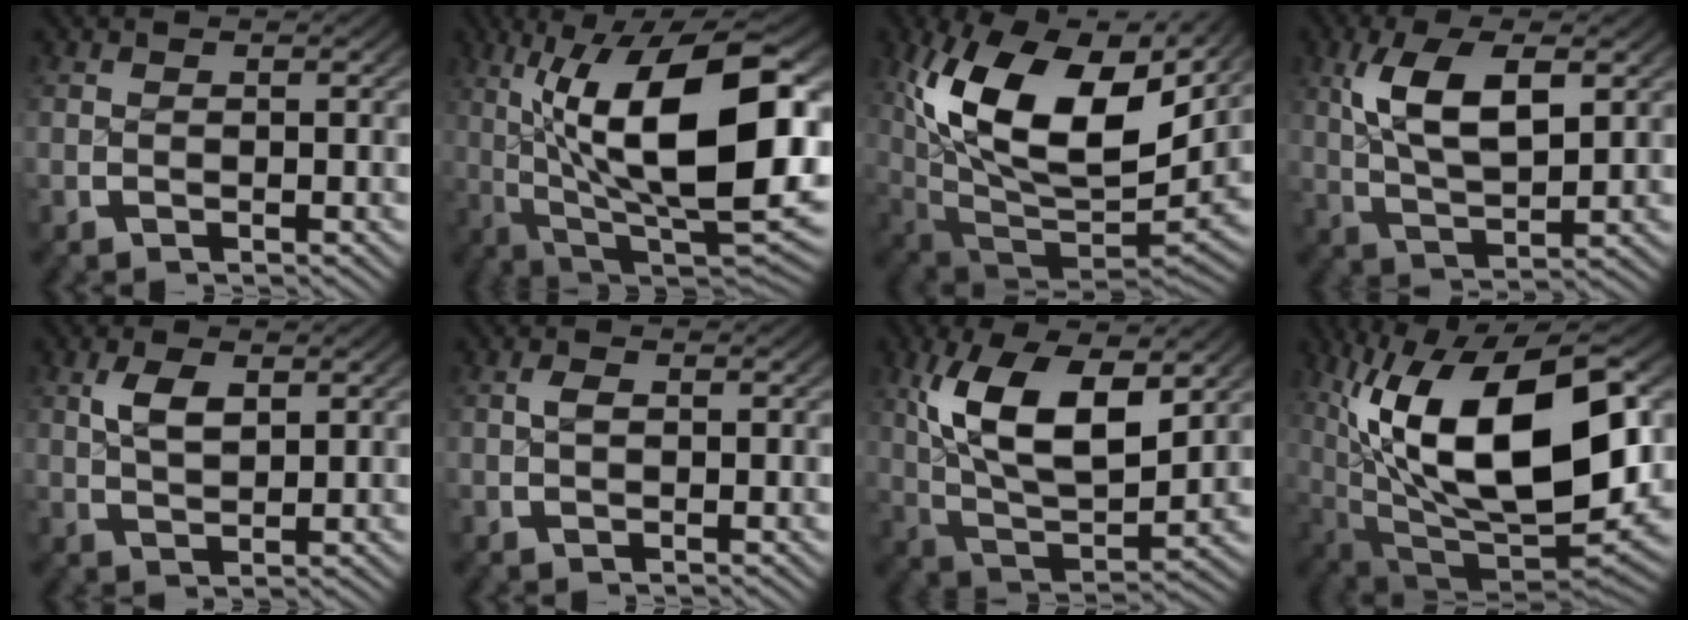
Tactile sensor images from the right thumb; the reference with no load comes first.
{"total": 18.7, "force": [0.6, 9.0, 16.3], "torque": [-0.285, -0.052, 0.041]}
{"total": 16.6, "force": [2.3, 9.1, 13.7], "torque": [-0.283, -0.042, 0.060]}
{"total": 6.7, "force": [1.4, 2.9, 5.8], "torque": [-0.126, -0.007, 0.036]}
{"total": 2.6, "force": [1.4, 0.8, 2.0], "torque": [-0.038, 0.003, 0.032]}
{"total": 0.9, "force": [0.2, 0.4, 0.7], "torque": [-0.018, 0.002, 0.006]}
{"total": 10.9, "force": [1.7, 5.7, 9.2], "torque": [-0.197, -0.024, 0.041]}
{"total": 19.9, "force": [0.3, 10.9, 16.7], "torque": [-0.315, -0.052, 0.035]}